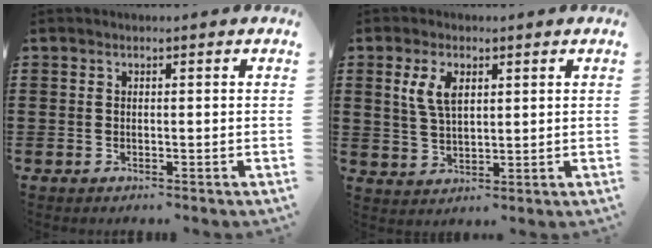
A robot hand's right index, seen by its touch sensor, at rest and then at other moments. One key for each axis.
{"total": 5.1, "fx": 1.9, "fy": 2.6, "fz": 3.9, "tx": -0.087, "ty": 0.009, "tz": 0.033}